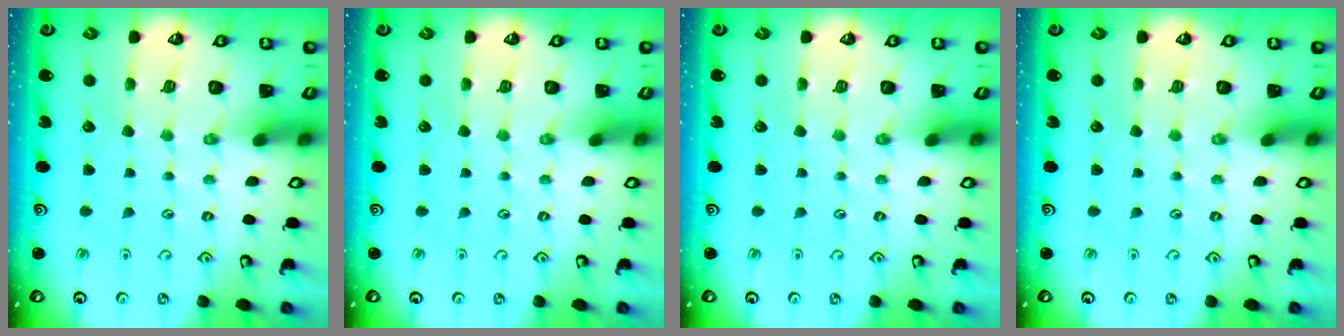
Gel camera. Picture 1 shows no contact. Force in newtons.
{"total": 0.0}
{"total": 0.0}
{"total": 0.0}